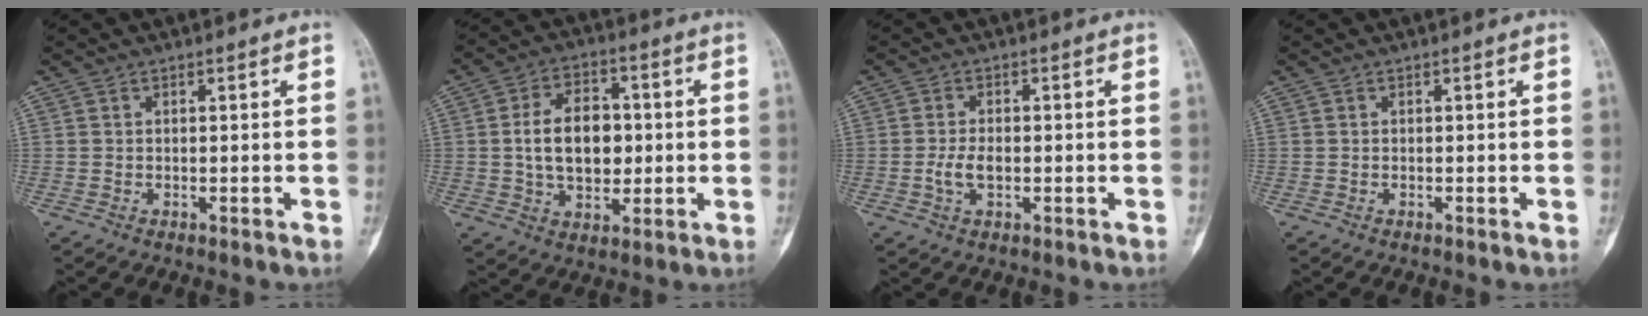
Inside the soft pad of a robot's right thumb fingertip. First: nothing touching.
{"total": 11.9, "force": [0.4, 8.0, 8.9], "torque": [-0.121, 0.010, 0.008]}
{"total": 3.6, "force": [-0.7, 1.9, 3.0], "torque": [-0.064, 0.006, -0.013]}
{"total": 0.0}